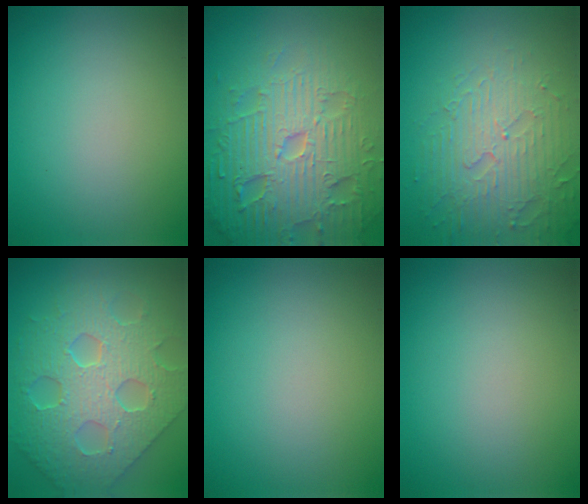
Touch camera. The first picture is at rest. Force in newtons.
{"total": 7.8, "press": 7.6, "slide": 1.9}
{"total": 5.2, "press": 4.7, "slide": 2.1}
{"total": 7.7, "press": 6.5, "slide": 4.0}
{"total": 0.0}
{"total": 0.0}